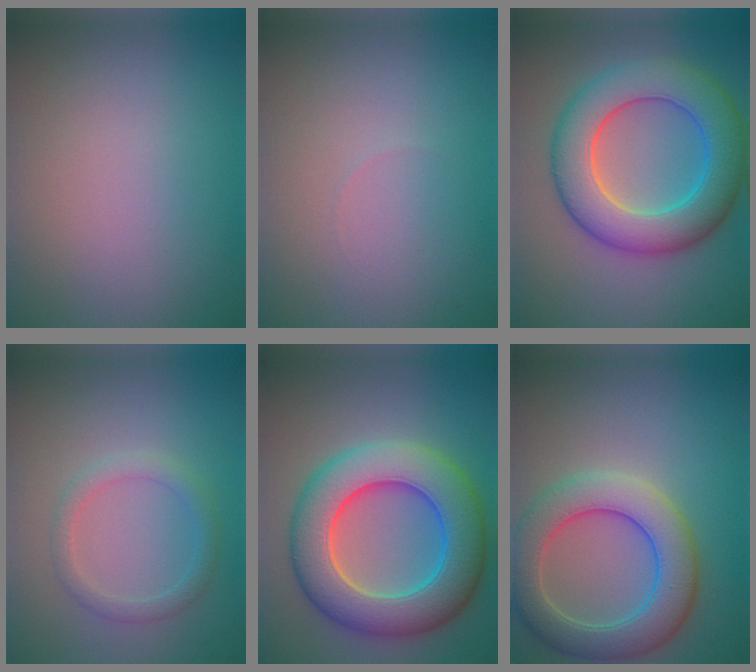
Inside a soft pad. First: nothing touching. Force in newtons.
{"total": 0.0}
{"total": 9.1, "press": 9.1, "slide": 0.3}
{"total": 2.0, "press": 2.0, "slide": 0.1}
{"total": 10.5, "press": 10.5, "slide": 0.4}
{"total": 6.9, "press": 6.8, "slide": 0.4}